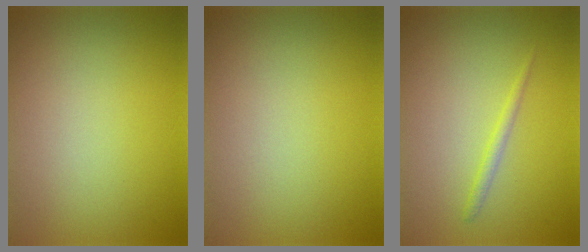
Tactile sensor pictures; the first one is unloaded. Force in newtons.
{"total": 0.0}
{"total": 1.0, "press": 1.0, "slide": 0.1}